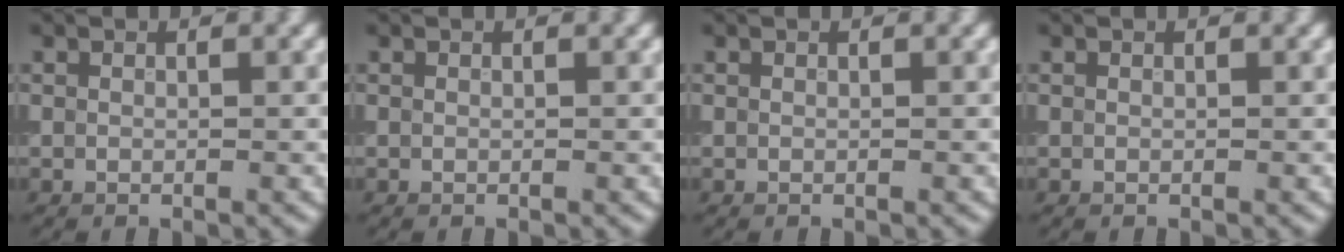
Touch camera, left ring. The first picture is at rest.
{"total": 0.0}
{"total": 0.0}
{"total": 0.0}